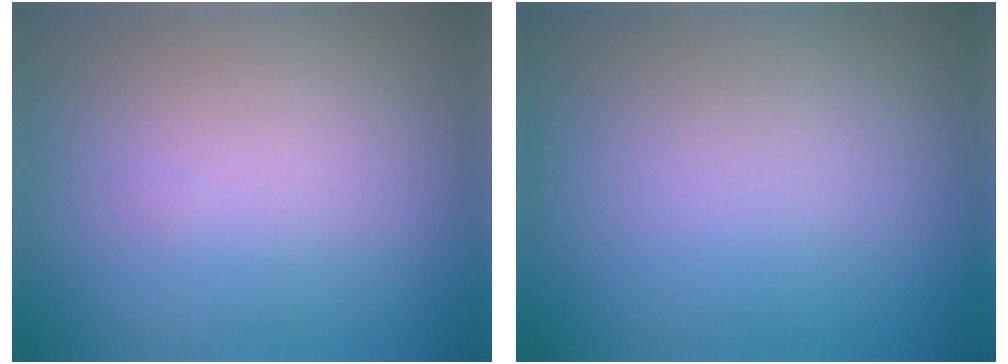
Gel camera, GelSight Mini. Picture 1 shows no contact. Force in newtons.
{"total": 0.0}